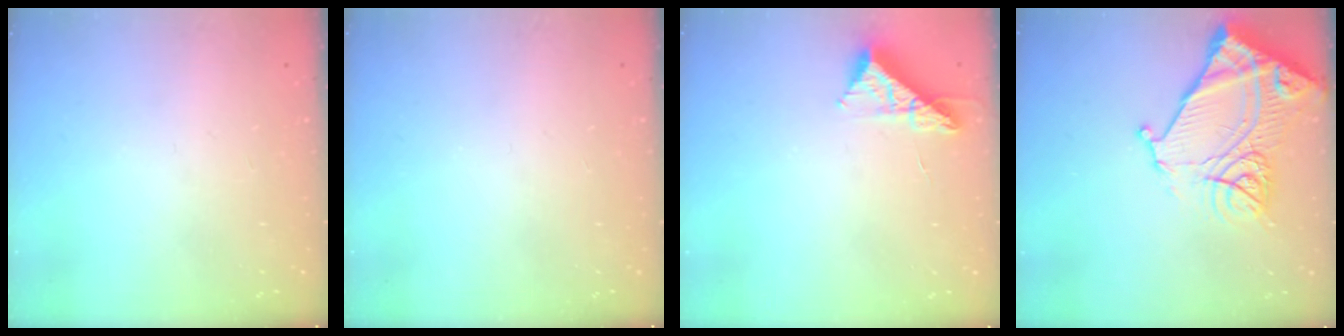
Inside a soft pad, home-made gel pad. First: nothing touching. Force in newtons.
{"total": 0.0}
{"total": 8.9, "press": 8.9, "slide": 0.3}
{"total": 18.5, "press": 18.4, "slide": 1.9}